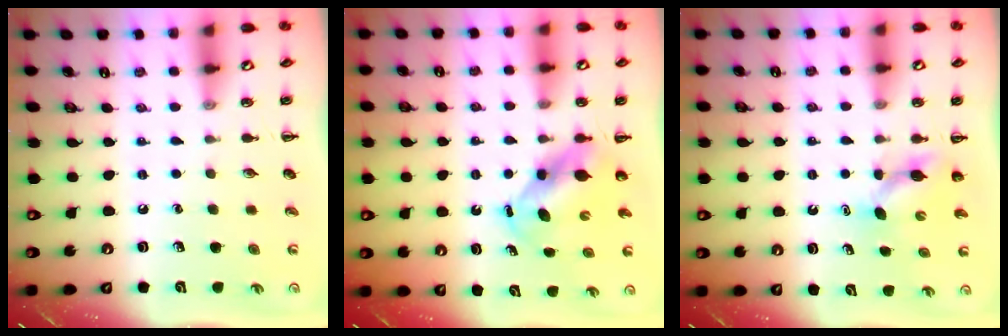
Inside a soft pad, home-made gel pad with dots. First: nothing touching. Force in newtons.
{"total": 5.5, "press": 5.4, "slide": 1.0}
{"total": 4.0, "press": 3.9, "slide": 1.1}